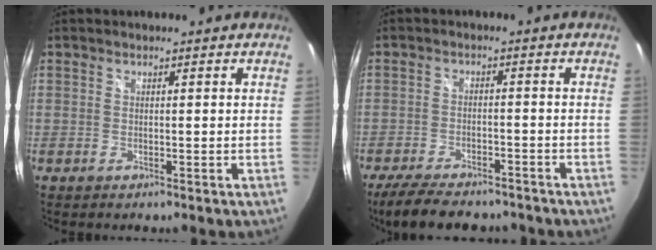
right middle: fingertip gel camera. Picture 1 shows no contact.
{"total": 12.2, "force": [-10.0, 3.8, 5.9], "torque": [-0.126, -0.023, -0.155]}